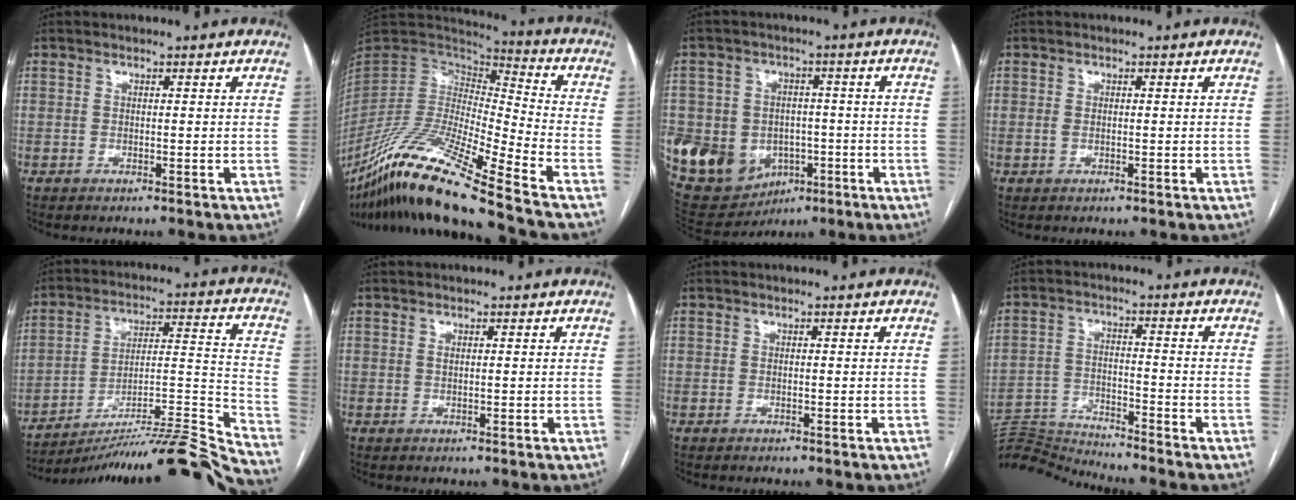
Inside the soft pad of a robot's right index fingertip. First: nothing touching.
{"total": 21.7, "force": [-15.7, 0.2, 15.1], "torque": [-0.314, -0.042, -0.297]}
{"total": 14.3, "force": [-3.9, 12.3, 6.2], "torque": [-0.132, 0.020, -0.041]}
{"total": 1.0, "force": [0.0, 0.6, 0.7], "torque": [-0.014, 0.001, 0.001]}
{"total": 25.7, "force": [-23.8, -2.6, 9.2], "torque": [-0.086, -0.006, -0.351]}
{"total": 0.5, "force": [0.2, 0.2, 0.4], "torque": [-0.010, -0.001, 0.005]}
{"total": 0.0}
{"total": 9.1, "force": [-8.9, -2.0, -0.7], "torque": [0.009, 0.012, -0.166]}